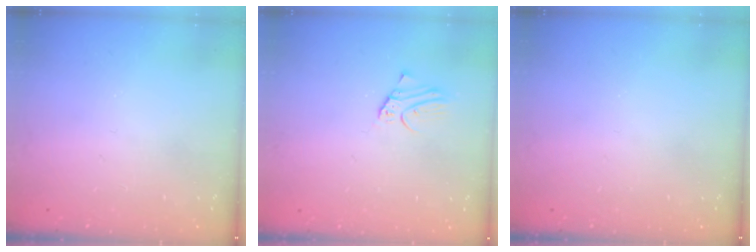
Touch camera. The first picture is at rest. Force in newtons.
{"total": 2.3, "press": 2.3, "slide": 0.2}
{"total": 0.0}